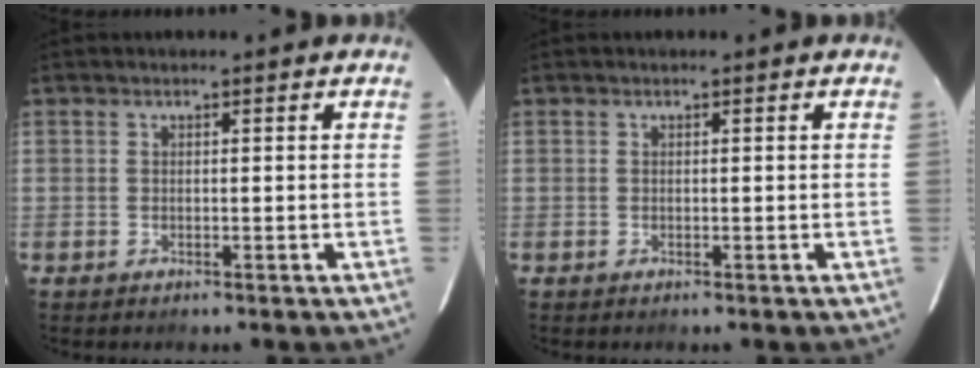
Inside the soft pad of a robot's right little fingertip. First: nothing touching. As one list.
[{"total": 0.0}]